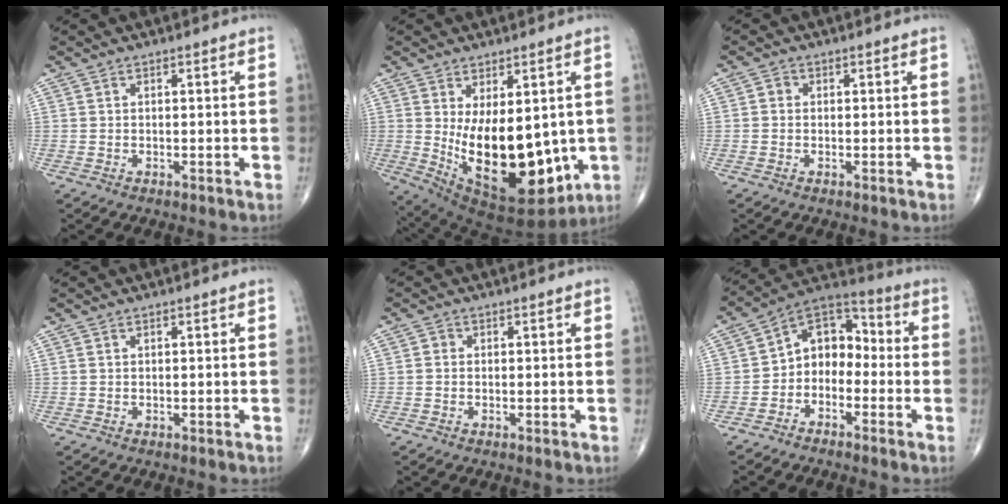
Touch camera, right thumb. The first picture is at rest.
{"total": 19.9, "force": [-1.0, 10.3, 17.0], "torque": [-0.254, -0.031, 0.020]}
{"total": 1.3, "force": [0.0, 1.2, 0.6], "torque": [-0.003, 0.003, -0.004]}
{"total": 0.0}
{"total": 1.0, "force": [0.0, 0.9, 0.4], "torque": [-0.001, 0.003, -0.004]}
{"total": 9.6, "force": [-2.3, 7.3, 5.8], "torque": [-0.056, 0.056, -0.062]}